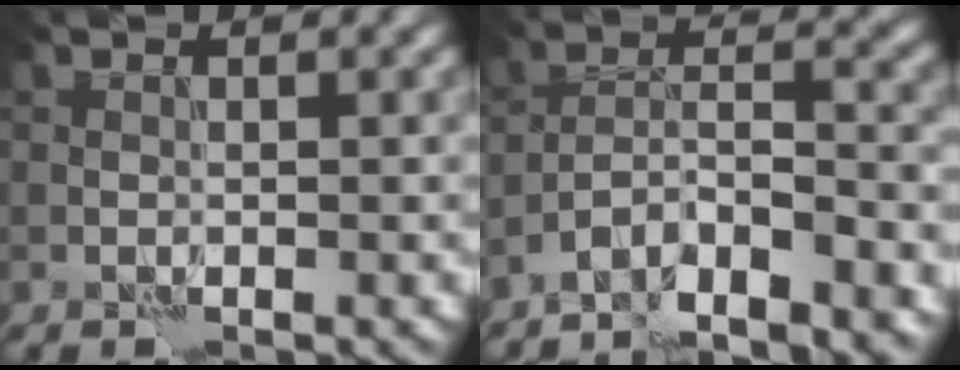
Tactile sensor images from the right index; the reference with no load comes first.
{"total": 7.5, "force": [-5.9, 1.5, 4.4], "torque": [-0.065, 0.003, -0.107]}